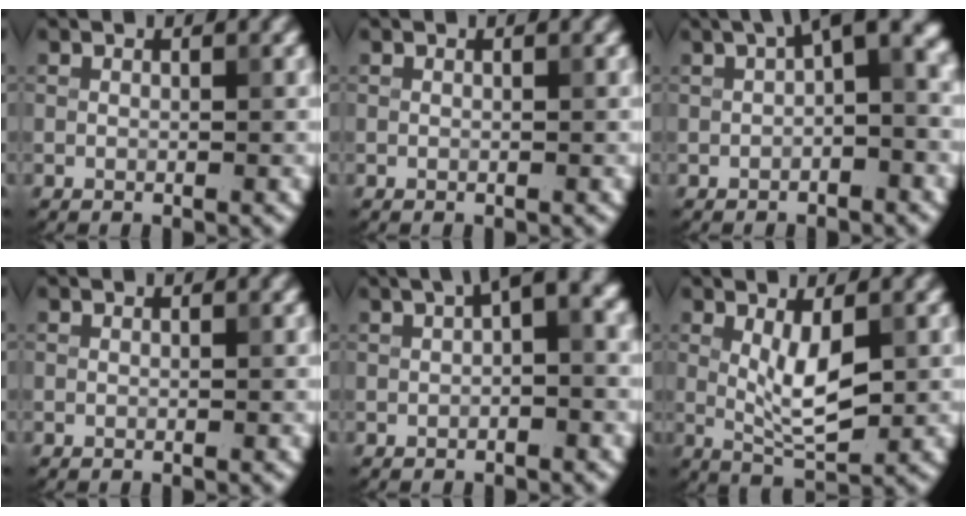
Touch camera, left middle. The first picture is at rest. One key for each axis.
{"total": 0.0}
{"total": 5.7, "fx": 1.3, "fy": 2.3, "fz": 5.0, "tx": -0.055, "ty": 0.019, "tz": 0.010}
{"total": 0.0}
{"total": 3.7, "fx": 1.2, "fy": 1.2, "fz": 3.3, "tx": -0.038, "ty": 0.017, "tz": 0.009}
{"total": 4.0, "fx": 0.7, "fy": 1.3, "fz": 3.7, "tx": -0.072, "ty": -0.008, "tz": 0.018}